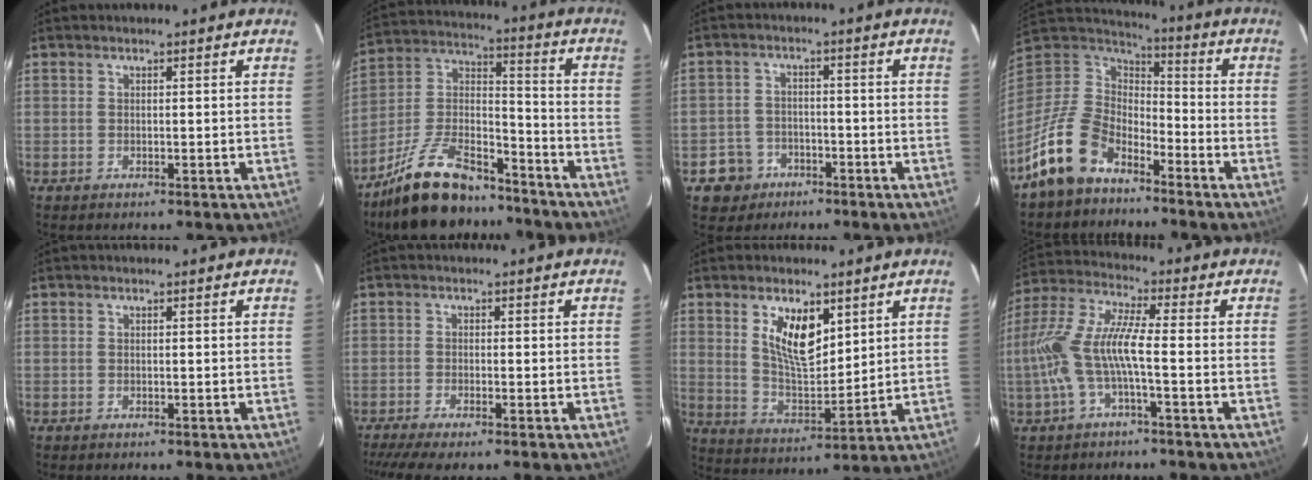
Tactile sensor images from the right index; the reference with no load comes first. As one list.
[{"total": 18.9, "force": [-14.0, 7.6, 10.2], "torque": [-0.210, 0.016, -0.240]}, {"total": 6.0, "force": [-3.2, 5.0, 0.5], "torque": [-0.028, 0.019, -0.050]}, {"total": 15.4, "force": [-9.9, 9.2, 7.3], "torque": [-0.181, 0.007, -0.177]}, {"total": 0.0}, {"total": 6.8, "force": [-5.9, -0.1, 3.4], "torque": [-0.085, -0.024, -0.104]}, {"total": 10.1, "force": [4.8, 4.5, 7.7], "torque": [-0.136, 0.001, 0.100]}, {"total": 11.1, "force": [-2.8, 1.6, 10.7], "torque": [-0.228, 0.002, -0.050]}]